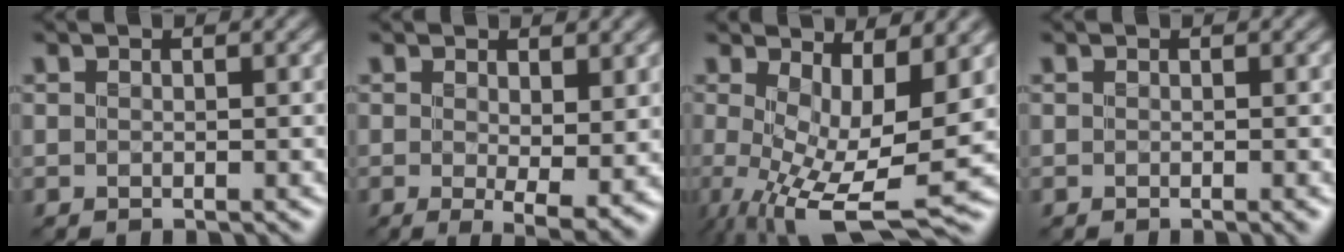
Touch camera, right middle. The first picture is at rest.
{"total": 4.1, "force": [0.6, 1.1, 3.9], "torque": [-0.059, -0.017, 0.015]}
{"total": 8.6, "force": [-0.2, 2.8, 8.1], "torque": [-0.146, -0.017, 0.004]}
{"total": 0.6, "force": [-0.1, 0.0, 0.5], "torque": [-0.005, 0.000, -0.005]}